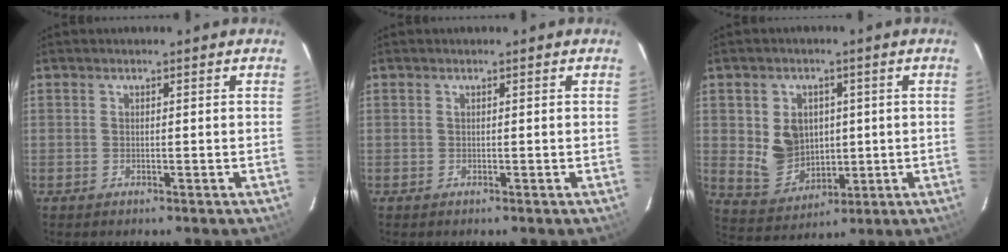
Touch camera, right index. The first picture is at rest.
{"total": 0.0}
{"total": 9.8, "force": [1.2, 7.9, 5.8], "torque": [-0.121, 0.000, 0.048]}